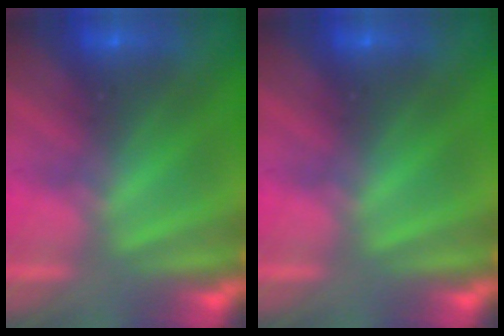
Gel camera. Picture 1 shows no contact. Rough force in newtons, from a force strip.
{"total": 0.0}